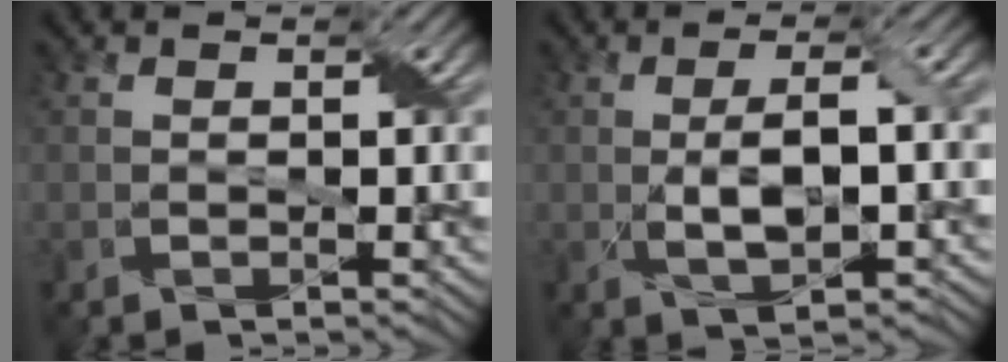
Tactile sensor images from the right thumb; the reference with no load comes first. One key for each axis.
{"total": 5.1, "fx": -0.6, "fy": 1.7, "fz": 4.8, "tx": -0.093, "ty": 0.001, "tz": -0.008}